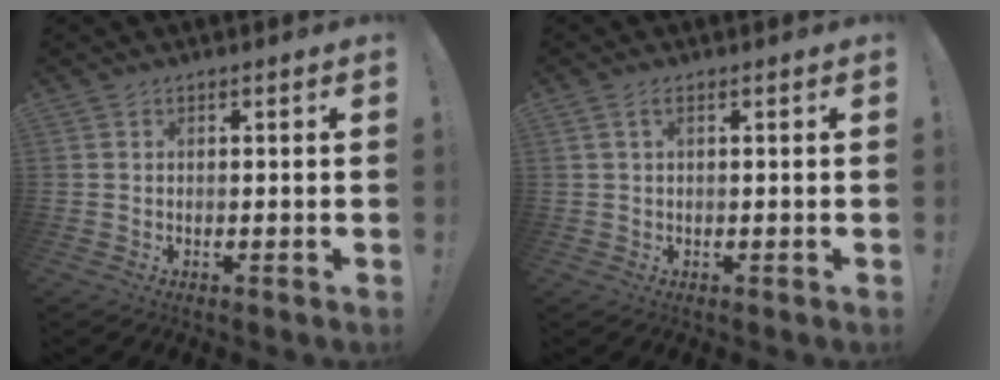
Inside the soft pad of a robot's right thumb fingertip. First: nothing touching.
{"total": 1.6, "force": [0.5, 0.4, 1.5], "torque": [-0.035, 0.004, 0.008]}